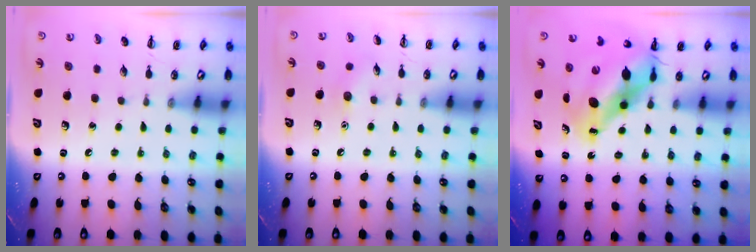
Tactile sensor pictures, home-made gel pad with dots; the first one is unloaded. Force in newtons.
{"total": 5.6, "press": 5.4, "slide": 1.6}
{"total": 12.1, "press": 11.6, "slide": 3.1}